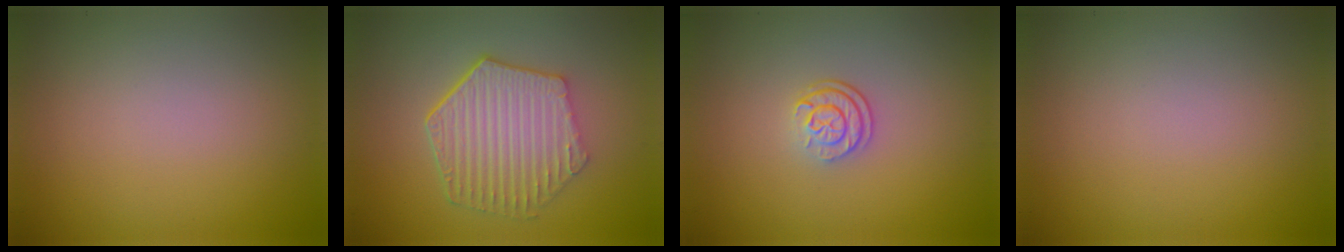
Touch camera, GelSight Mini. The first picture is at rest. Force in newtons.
{"total": 6.4, "press": 4.8, "slide": 4.2}
{"total": 2.4, "press": 1.7, "slide": 1.7}
{"total": 0.0}